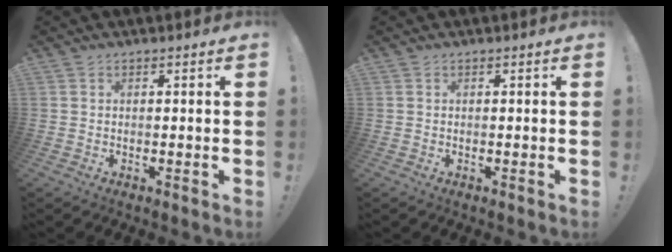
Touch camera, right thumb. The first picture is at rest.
{"total": 0.0}